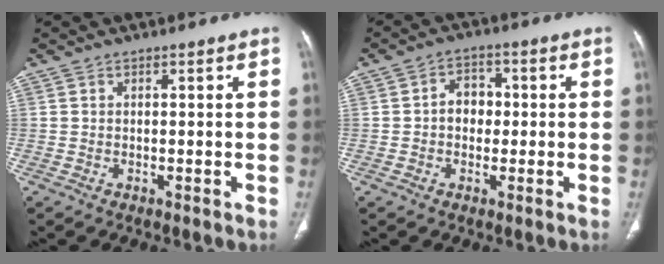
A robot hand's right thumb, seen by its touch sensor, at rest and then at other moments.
{"total": 4.9, "force": [-0.1, 4.0, 2.9], "torque": [-0.018, 0.013, -0.010]}